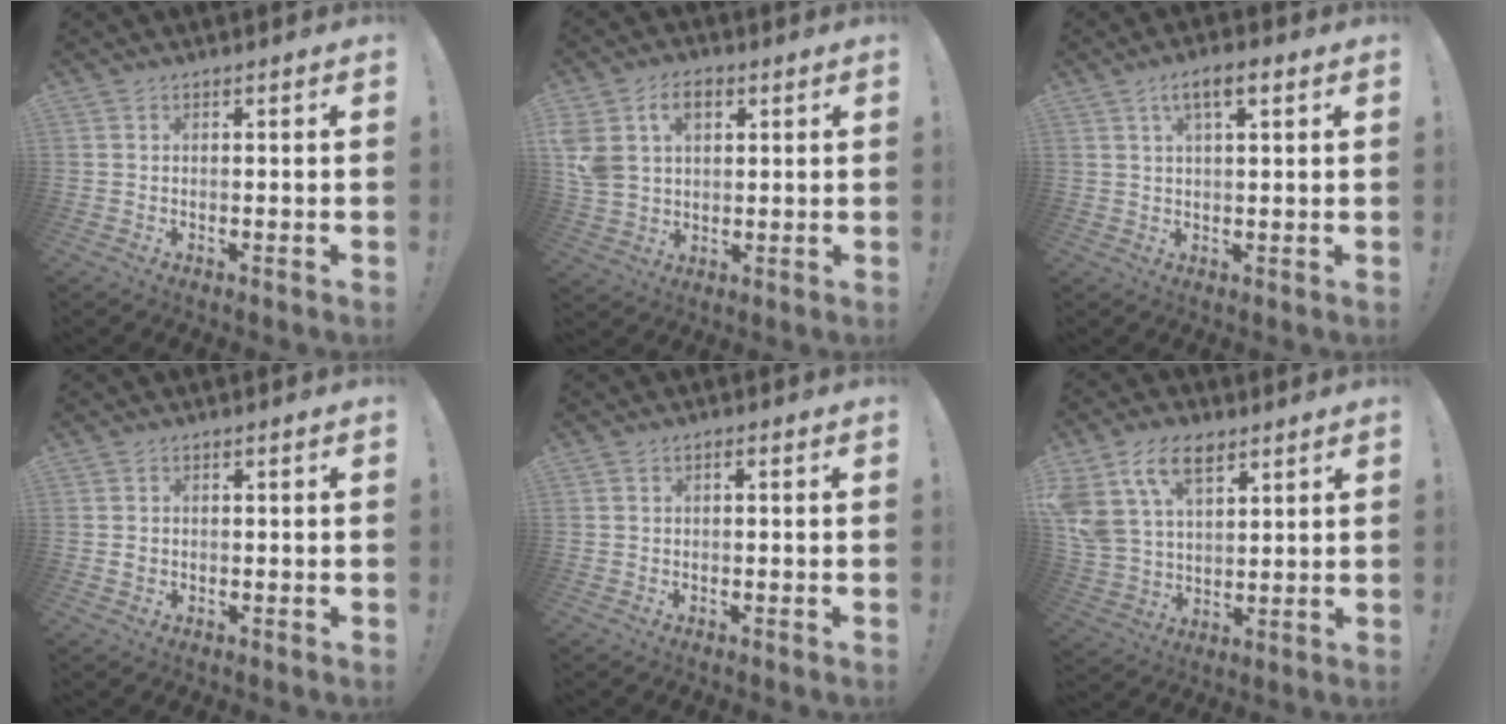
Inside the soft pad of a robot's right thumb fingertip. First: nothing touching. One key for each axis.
{"total": 10.5, "fx": 4.2, "fy": 7.3, "fz": 6.3, "tx": -0.120, "ty": -0.005, "tz": 0.079}
{"total": 5.8, "fx": 2.5, "fy": 2.0, "fz": 4.8, "tx": -0.075, "ty": -0.002, "tz": 0.039}
{"total": 1.2, "fx": -0.2, "fy": 1.2, "fz": 0.3, "tx": -0.006, "ty": 0.003, "tz": -0.003}
{"total": 0.8, "fx": -0.5, "fy": 0.4, "fz": 0.5, "tx": -0.011, "ty": 0.005, "tz": -0.010}
{"total": 14.7, "fx": 8.2, "fy": 8.9, "fz": 8.3, "tx": -0.155, "ty": -0.033, "tz": 0.156}